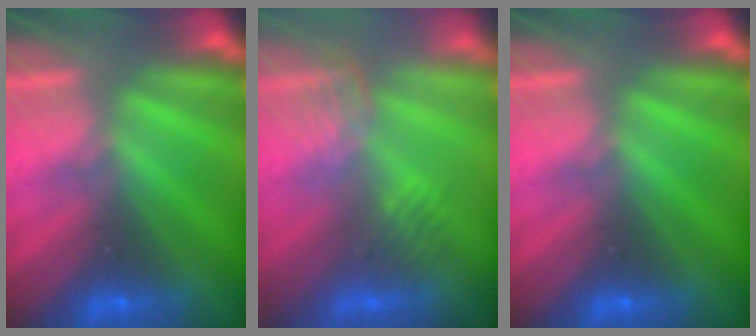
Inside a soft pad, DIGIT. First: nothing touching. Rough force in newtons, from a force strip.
{"total": 2.8}
{"total": 0.0}